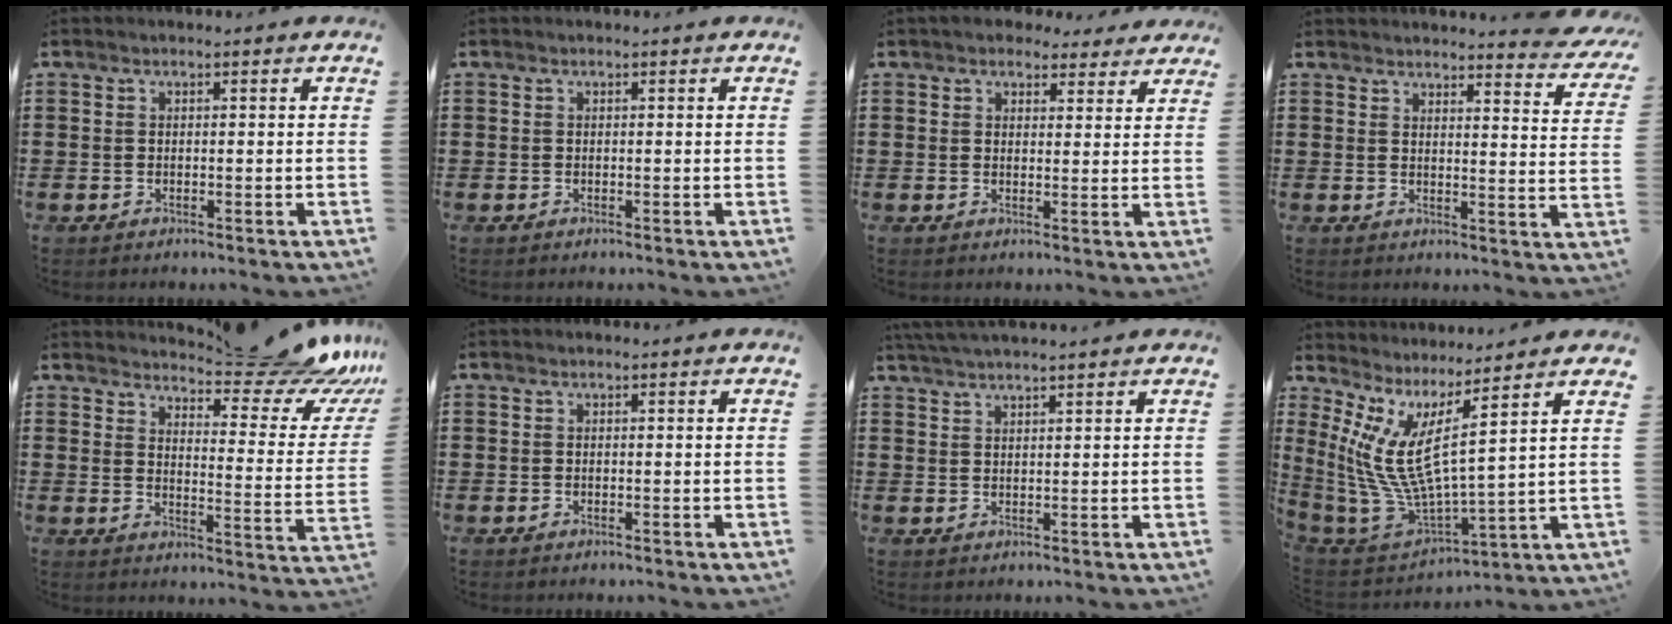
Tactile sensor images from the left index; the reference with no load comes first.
{"total": 0.0}
{"total": 3.5, "force": [3.0, 1.5, 0.7], "torque": [-0.015, -0.003, 0.055]}
{"total": 3.6, "force": [3.5, -0.3, 0.9], "torque": [-0.024, -0.022, 0.061]}
{"total": 11.6, "force": [10.0, 1.9, 5.5], "torque": [-0.082, -0.075, 0.166]}
{"total": 0.0}
{"total": 2.7, "force": [2.6, -0.3, 0.9], "torque": [-0.022, 0.000, 0.049]}
{"total": 9.0, "force": [3.3, 2.6, 7.9], "torque": [-0.211, -0.064, 0.047]}